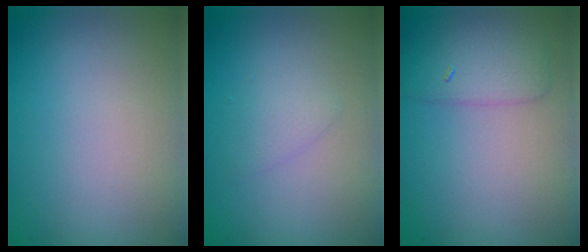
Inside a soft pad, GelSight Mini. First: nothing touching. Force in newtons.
{"total": 1.3, "press": 1.3, "slide": 0.1}
{"total": 3.0, "press": 3.0, "slide": 0.2}